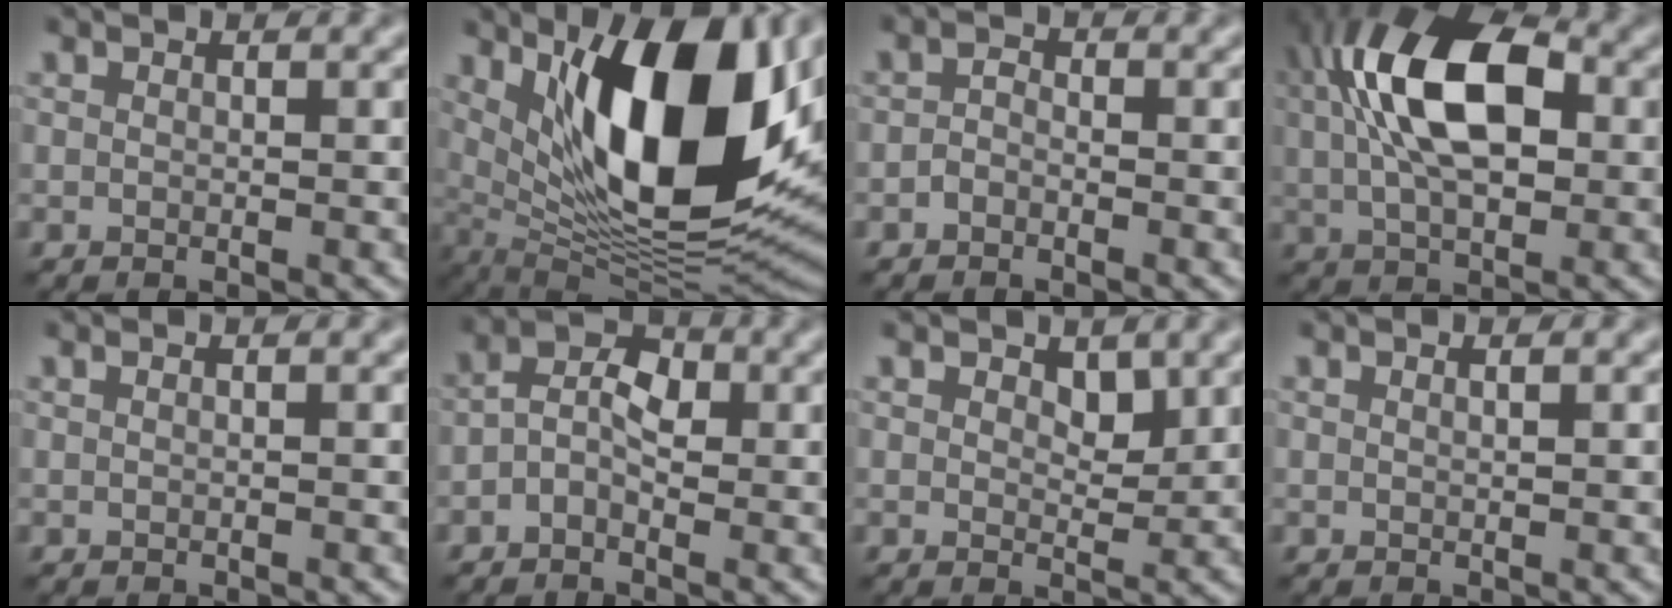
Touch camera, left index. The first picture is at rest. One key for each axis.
{"total": 15.7, "fx": 4.1, "fy": 6.4, "fz": 13.8, "tx": -0.206, "ty": -0.018, "tz": 0.067}
{"total": 1.2, "fx": -0.9, "fy": 0.6, "fz": 0.4, "tx": -0.015, "ty": 0.000, "tz": -0.020}
{"total": 10.6, "fx": 1.9, "fy": 5.5, "fz": 8.9, "tx": -0.161, "ty": 0.019, "tz": 0.023}
{"total": 0.8, "fx": 0.4, "fy": 0.4, "fz": 0.6, "tx": -0.007, "ty": -0.005, "tz": -0.004}
{"total": 3.6, "fx": -0.6, "fy": 2.1, "fz": 2.8, "tx": -0.052, "ty": 0.008, "tz": -0.020}
{"total": 1.6, "fx": 0.9, "fy": 0.9, "fz": 1.0, "tx": -0.020, "ty": -0.009, "tz": 0.015}
{"total": 0.6, "fx": 0.2, "fy": 0.1, "fz": 0.5, "tx": -0.010, "ty": 0.000, "tz": 0.002}